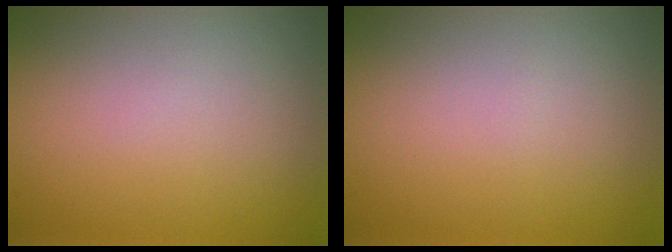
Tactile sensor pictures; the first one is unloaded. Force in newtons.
{"total": 0.0}